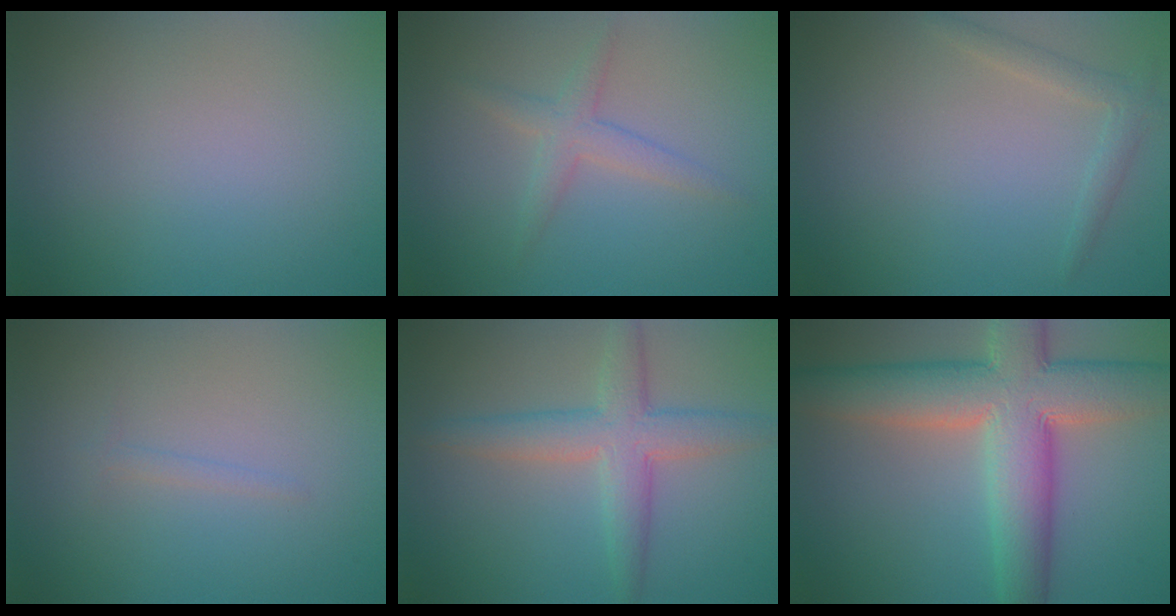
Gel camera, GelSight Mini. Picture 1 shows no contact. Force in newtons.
{"total": 2.2, "press": 2.2, "slide": 0.1}
{"total": 1.6, "press": 1.6, "slide": 0.1}
{"total": 0.7, "press": 0.7, "slide": 0.1}
{"total": 4.5, "press": 4.5, "slide": 0.1}
{"total": 10.9, "press": 10.9, "slide": 0.6}